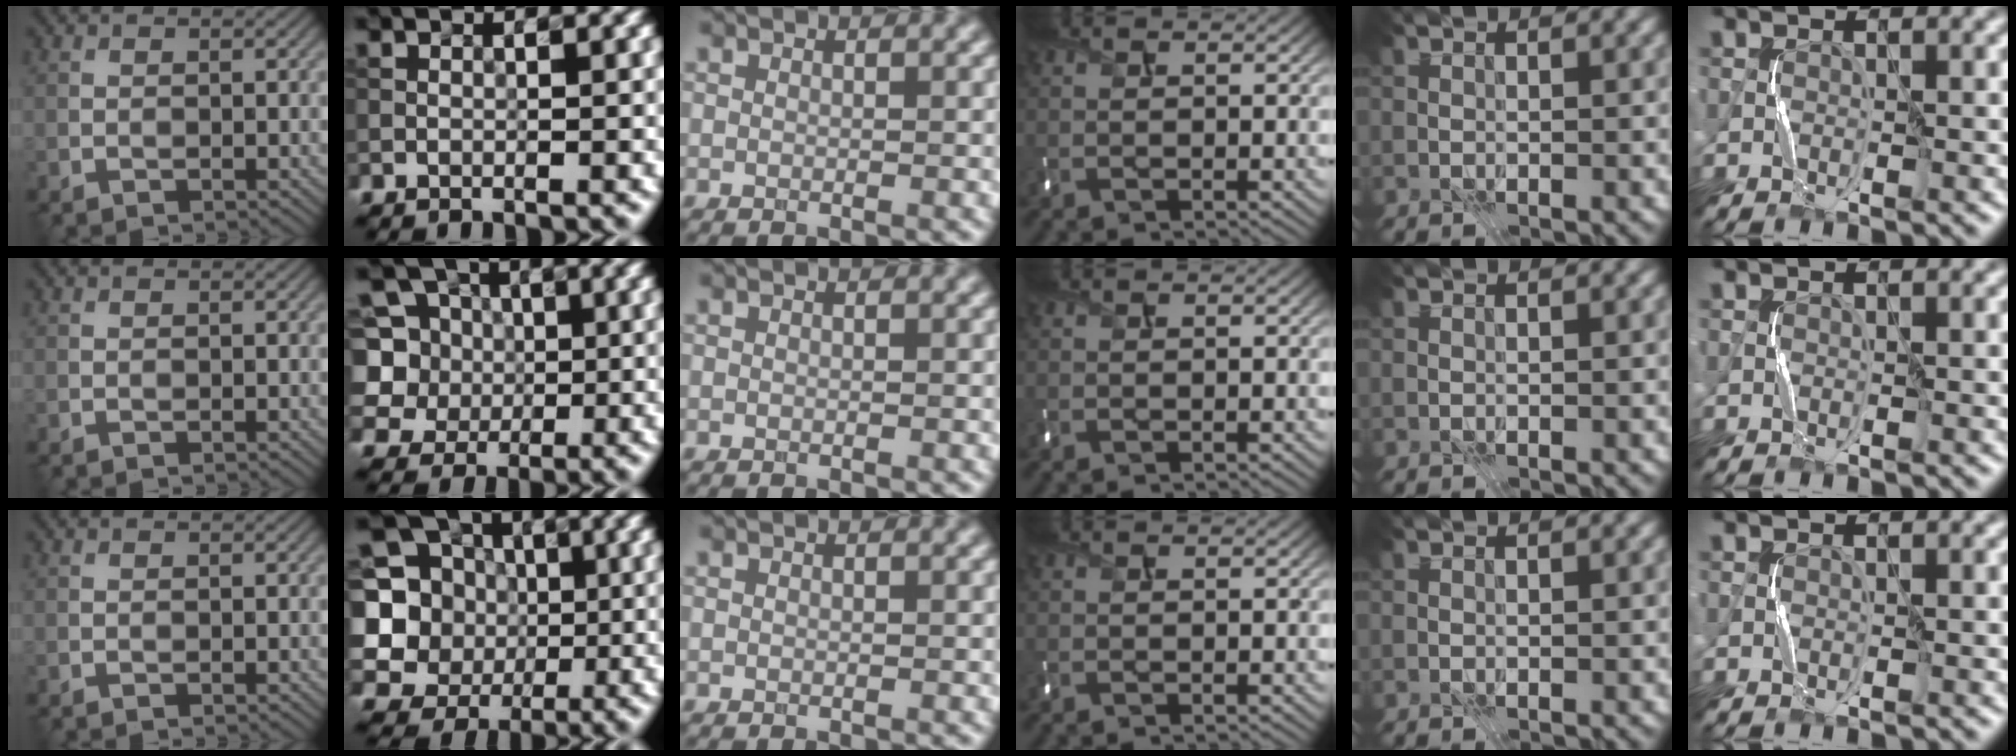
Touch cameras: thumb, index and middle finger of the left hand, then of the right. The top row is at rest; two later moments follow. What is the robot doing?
{"motion": "press", "object": "keyboard"}